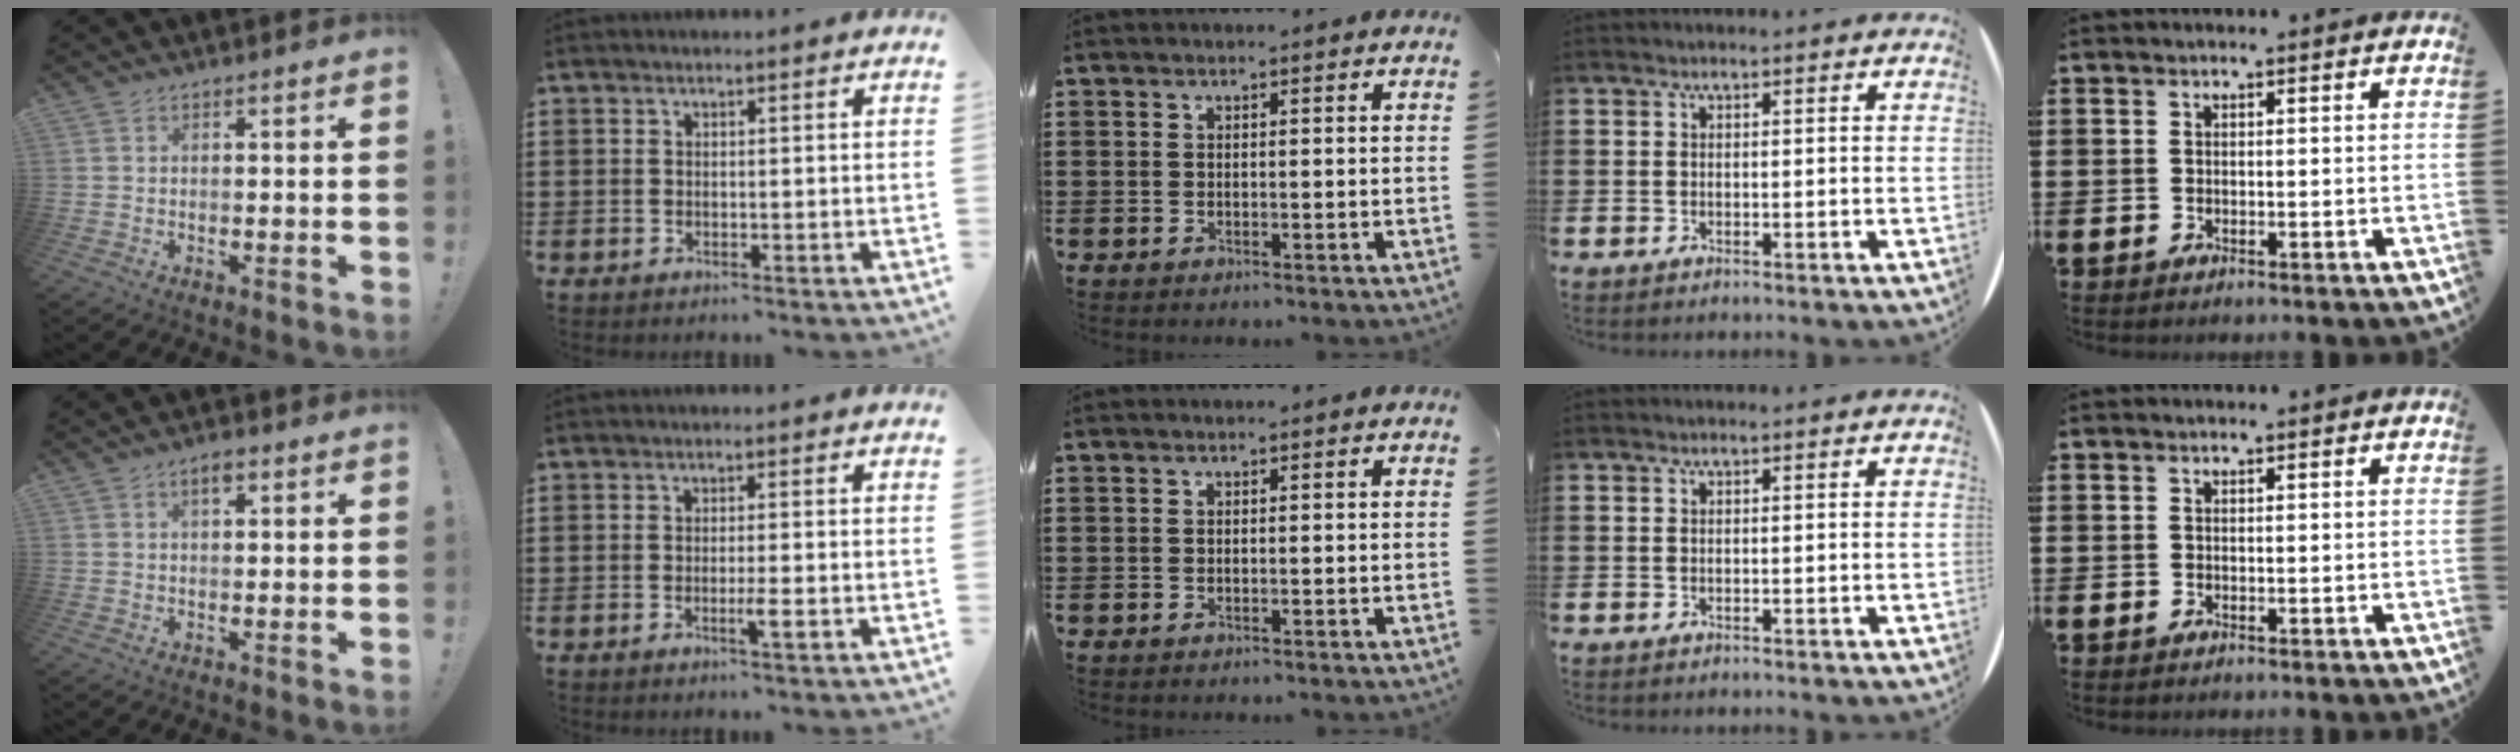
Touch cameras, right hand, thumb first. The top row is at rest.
{"thumb": {"total": 2.6, "force": [1.4, 1.1, 2.0], "torque": [-0.023, -0.002, 0.019]}, "index": {"total": 2.3, "force": [-1.0, 0.0, 2.1], "torque": [-0.042, -0.007, -0.020]}}